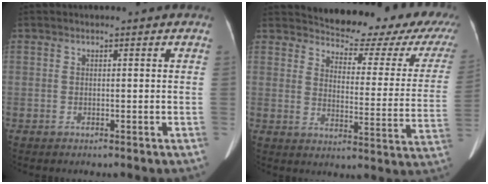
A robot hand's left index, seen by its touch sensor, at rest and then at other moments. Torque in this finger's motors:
{"motor_torque": [0.93, -1.21, 0.36, 0.05]}